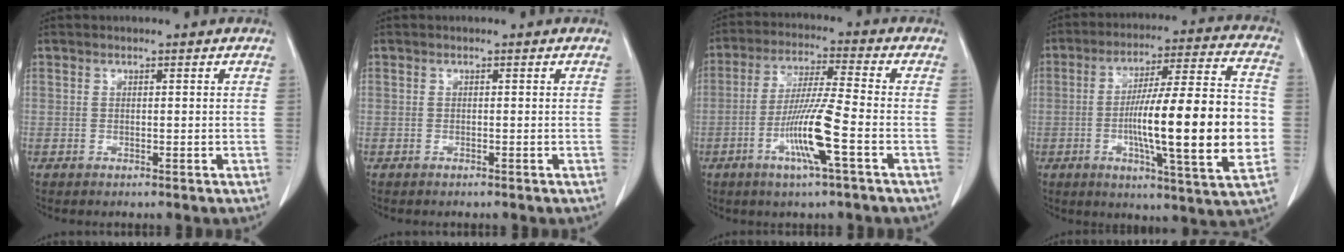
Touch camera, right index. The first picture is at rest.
{"total": 0.0}
{"total": 10.1, "force": [-3.6, -0.4, 9.4], "torque": [-0.185, -0.009, -0.070]}
{"total": 20.9, "force": [-2.6, 1.5, 20.7], "torque": [-0.304, 0.010, -0.039]}